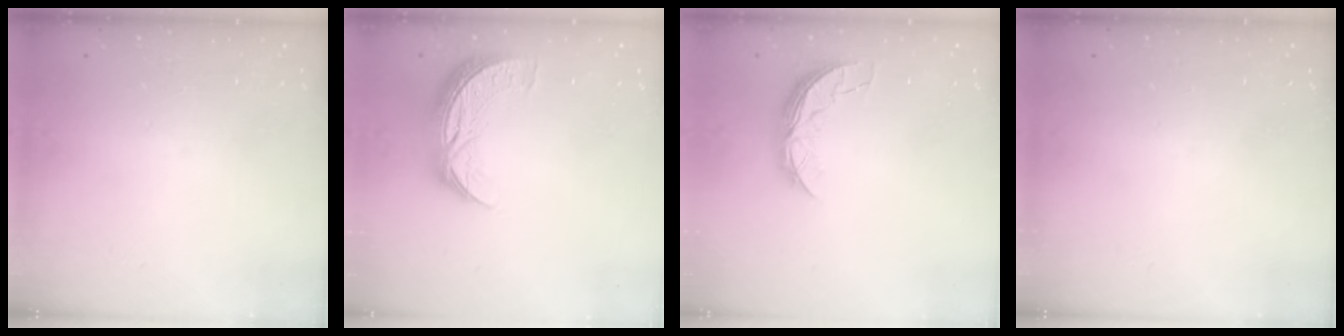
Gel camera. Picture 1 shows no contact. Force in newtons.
{"total": 10.1, "press": 10.1, "slide": 0.8}
{"total": 6.9, "press": 6.9, "slide": 0.5}
{"total": 0.0}